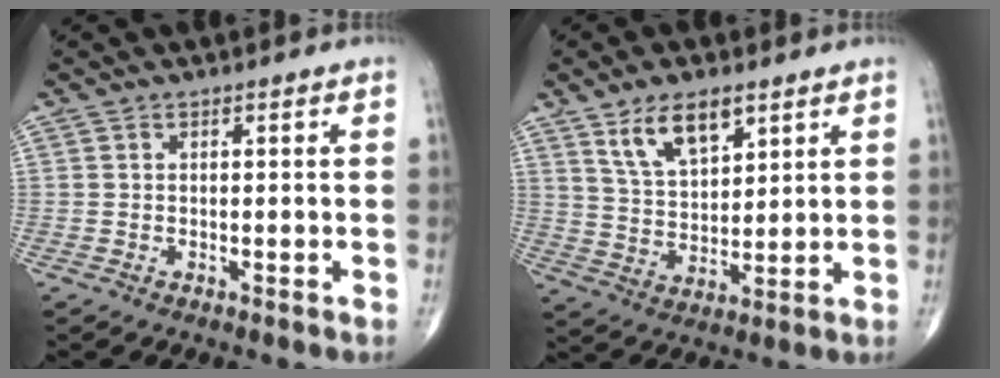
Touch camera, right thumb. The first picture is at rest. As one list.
[{"total": 9.8, "force": [5.8, 4.5, 6.5], "torque": [-0.102, -0.031, 0.114]}]